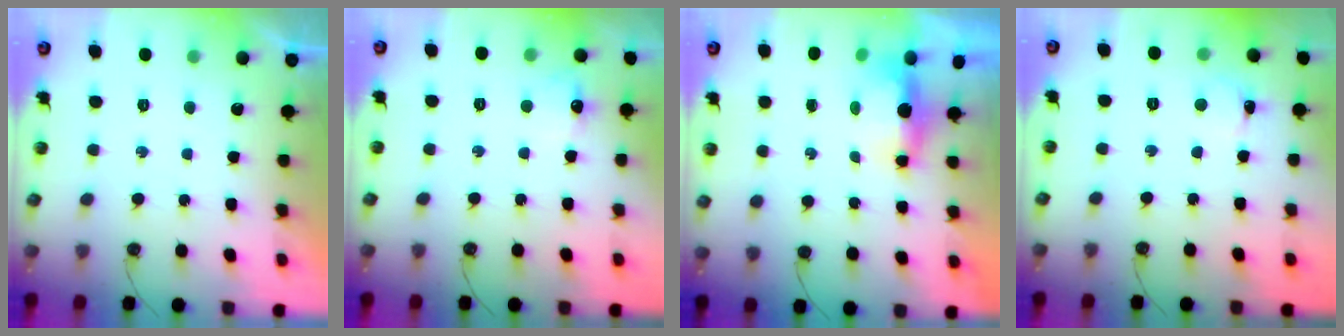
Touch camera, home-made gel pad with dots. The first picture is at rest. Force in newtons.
{"total": 7.8, "press": 7.7, "slide": 1.0}
{"total": 6.5, "press": 5.2, "slide": 3.8}
{"total": 2.2, "press": 2.2, "slide": 0.3}